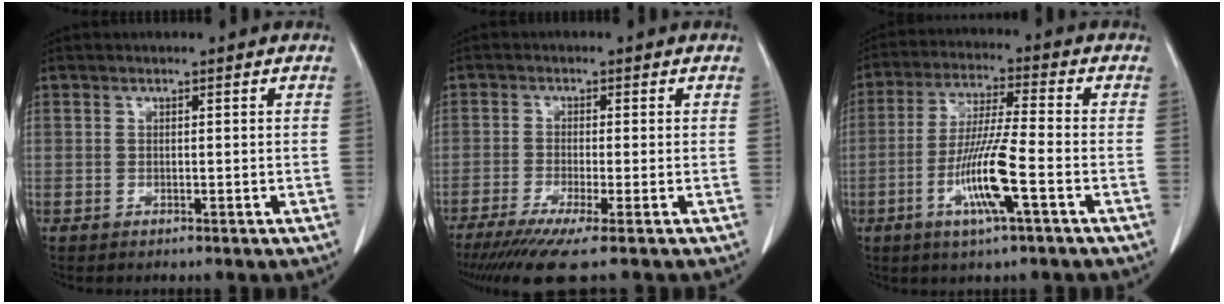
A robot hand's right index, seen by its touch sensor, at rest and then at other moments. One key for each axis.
{"total": 6.9, "fx": -4.9, "fy": -0.6, "fz": 4.8, "tx": -0.072, "ty": -0.019, "tz": -0.083}
{"total": 11.8, "fx": -4.2, "fy": -0.1, "fz": 11.0, "tx": -0.221, "ty": -0.011, "tz": -0.083}